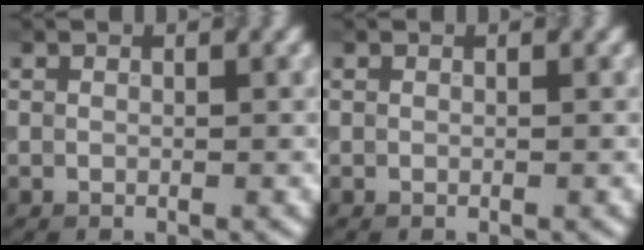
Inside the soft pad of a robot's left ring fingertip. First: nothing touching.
{"total": 0.0}